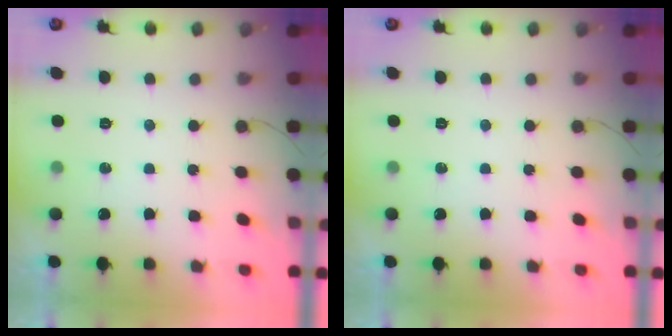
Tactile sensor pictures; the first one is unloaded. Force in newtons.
{"total": 0.0}